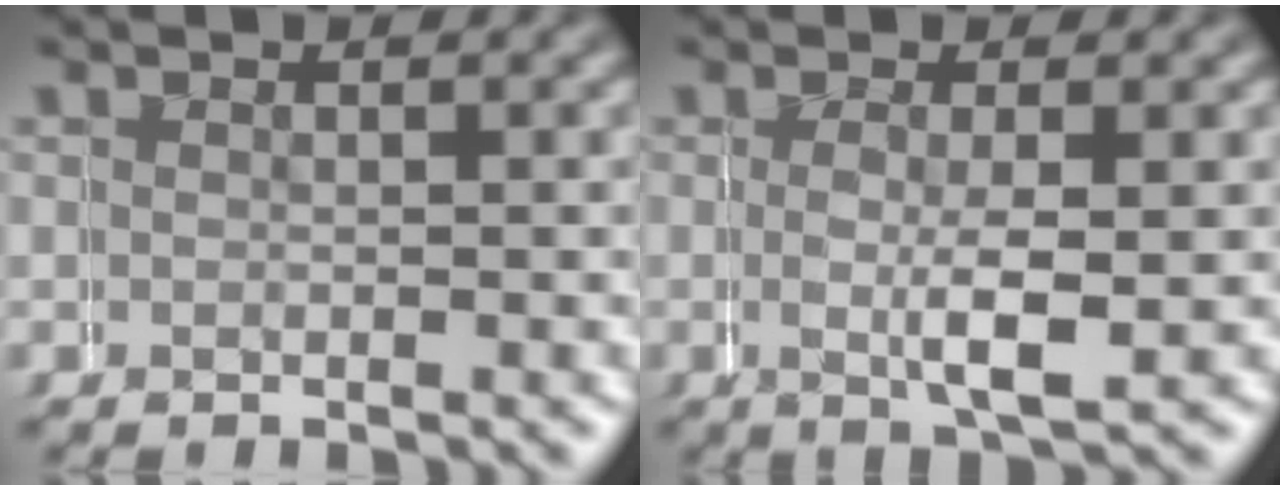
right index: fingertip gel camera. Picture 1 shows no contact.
{"total": 1.9, "force": [0.7, 0.0, 1.8], "torque": [-0.032, -0.002, 0.011]}